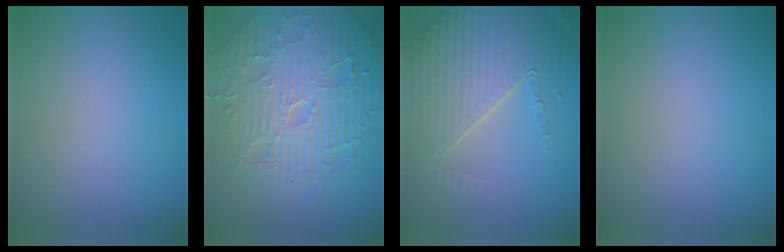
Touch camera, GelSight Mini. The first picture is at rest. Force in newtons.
{"total": 11.1, "press": 7.1, "slide": 8.5}
{"total": 6.2, "press": 5.1, "slide": 3.5}
{"total": 0.0}